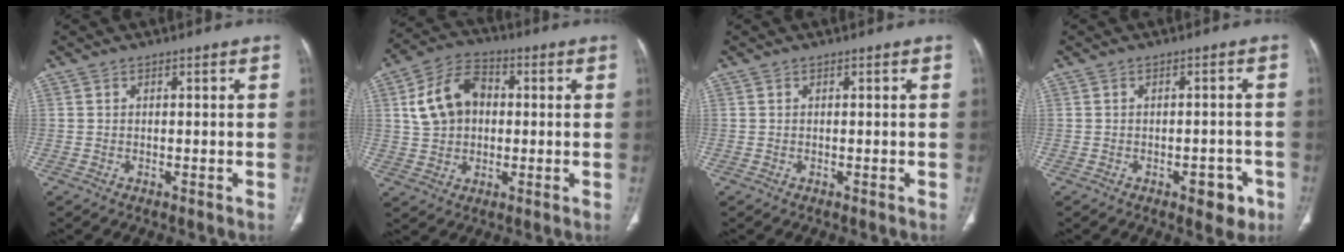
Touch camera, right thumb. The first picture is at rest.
{"total": 11.5, "force": [1.7, 8.5, 7.6], "torque": [-0.123, 0.019, 0.026]}
{"total": 0.0}
{"total": 4.9, "force": [-2.5, 2.5, 3.4], "torque": [-0.023, 0.012, -0.026]}